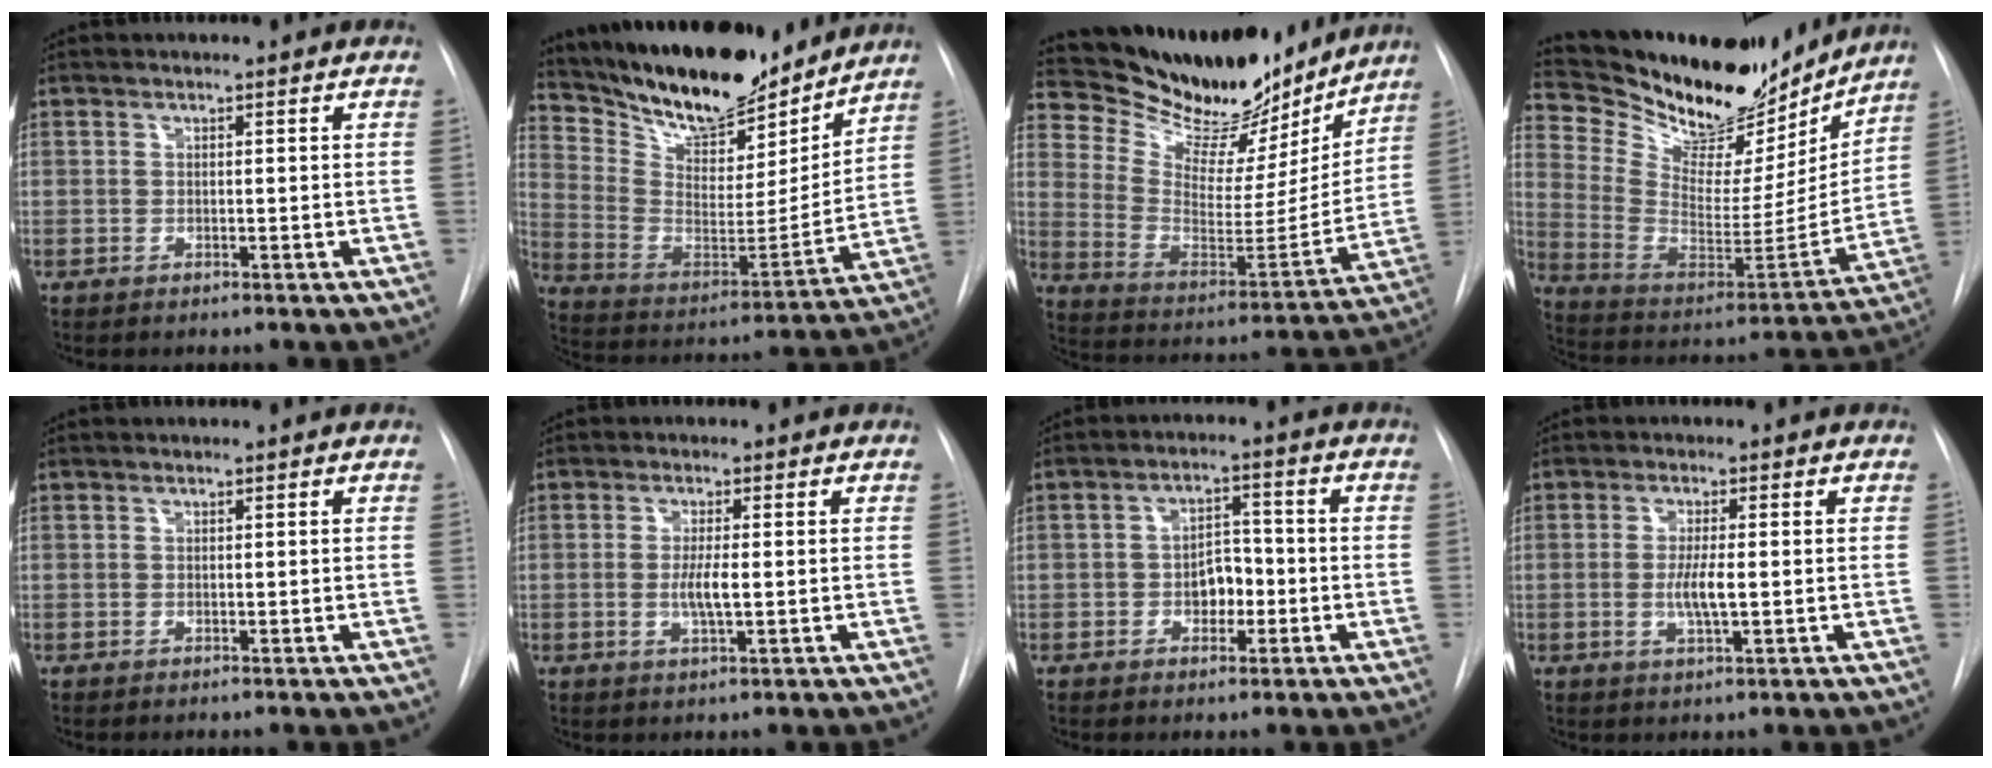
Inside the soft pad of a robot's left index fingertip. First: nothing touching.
{"total": 21.7, "force": [18.9, 6.1, 8.8], "torque": [-0.165, -0.019, 0.309]}
{"total": 23.5, "force": [21.2, 6.4, 8.0], "torque": [-0.127, -0.033, 0.314]}
{"total": 25.1, "force": [22.1, 6.9, 9.5], "torque": [-0.162, -0.029, 0.338]}
{"total": 0.0}
{"total": 3.4, "force": [-0.3, 0.5, 3.3], "torque": [-0.066, -0.007, -0.006]}
{"total": 4.7, "force": [-1.4, 3.1, 3.4], "torque": [-0.050, 0.012, -0.021]}
{"total": 3.9, "force": [-0.4, 0.6, 3.8], "torque": [-0.077, -0.008, -0.008]}